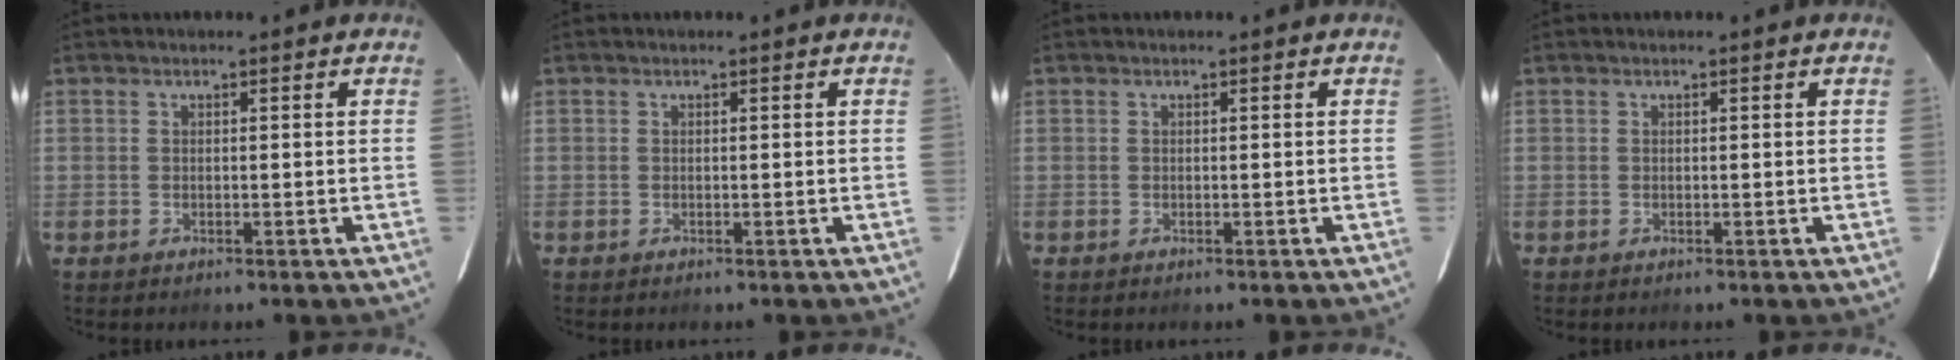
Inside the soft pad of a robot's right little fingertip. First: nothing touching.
{"total": 0.0}
{"total": 0.0}
{"total": 0.0}